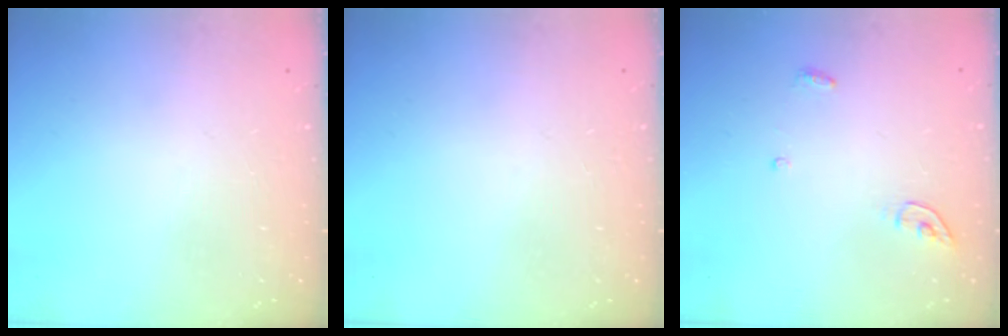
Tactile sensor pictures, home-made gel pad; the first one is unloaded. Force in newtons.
{"total": 0.0}
{"total": 3.9, "press": 3.8, "slide": 0.3}